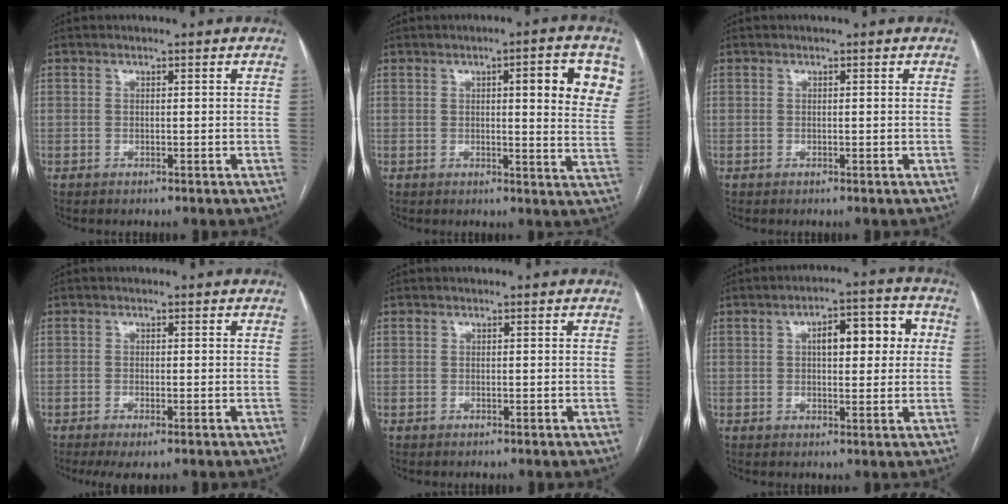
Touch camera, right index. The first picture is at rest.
{"total": 10.7, "force": [3.9, 1.6, 9.8], "torque": [-0.110, -0.001, 0.041]}
{"total": 0.0}
{"total": 2.7, "force": [-1.5, 0.6, 2.1], "torque": [-0.034, -0.005, -0.019]}
{"total": 0.0}
{"total": 8.4, "force": [1.8, 3.2, 7.5], "torque": [-0.101, 0.031, 0.024]}